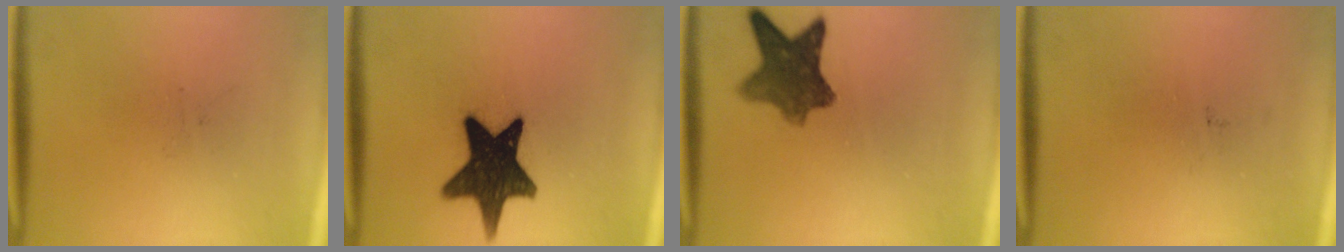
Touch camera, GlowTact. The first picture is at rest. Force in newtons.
{"total": 15.5}
{"total": 8.4}
{"total": 0.0}